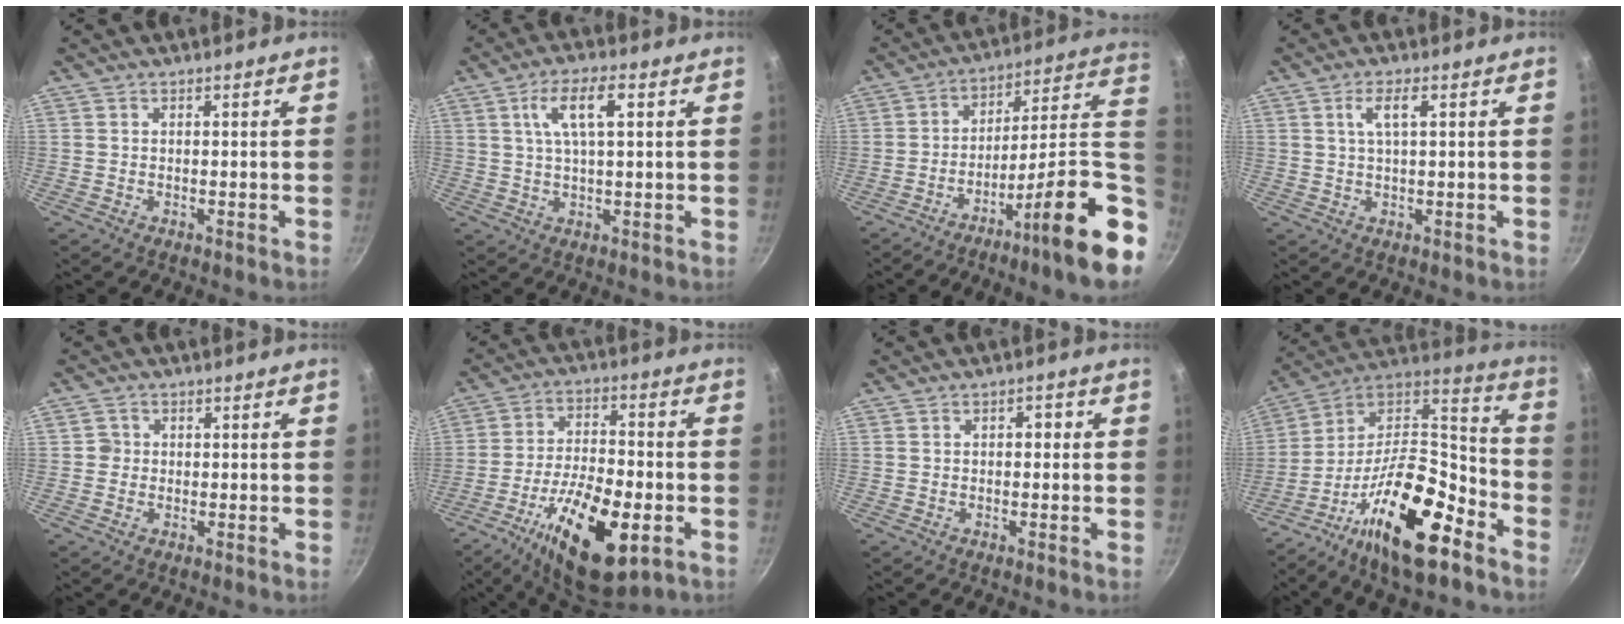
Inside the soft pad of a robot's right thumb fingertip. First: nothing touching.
{"total": 7.8, "force": [2.5, 2.5, 6.9], "torque": [-0.129, 0.009, 0.045]}
{"total": 20.5, "force": [-6.4, 3.8, 19.1], "torque": [-0.242, 0.031, -0.104]}
{"total": 3.8, "force": [1.3, 1.0, 3.4], "torque": [-0.068, 0.006, 0.027]}
{"total": 2.0, "force": [0.1, 1.9, 0.4], "torque": [0.004, 0.006, -0.002]}
{"total": 19.4, "force": [-7.8, 7.8, 15.9], "torque": [-0.259, 0.020, -0.128]}
{"total": 2.1, "force": [0.2, 1.3, 1.6], "torque": [-0.014, 0.006, 0.000]}
{"total": 23.7, "force": [-13.0, 8.9, 17.7], "torque": [-0.270, 0.082, -0.231]}